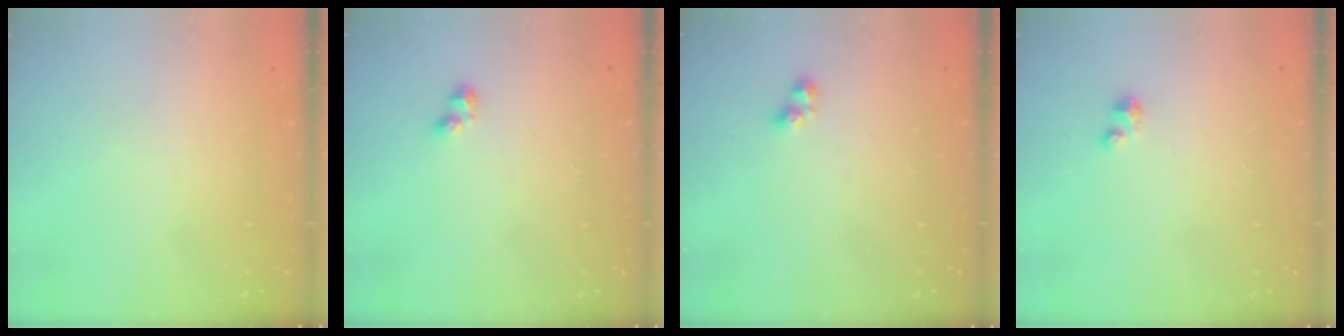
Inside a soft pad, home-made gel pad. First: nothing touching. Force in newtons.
{"total": 2.2, "press": 2.1, "slide": 0.6}
{"total": 4.0, "press": 3.9, "slide": 0.5}
{"total": 2.1, "press": 2.1, "slide": 0.1}